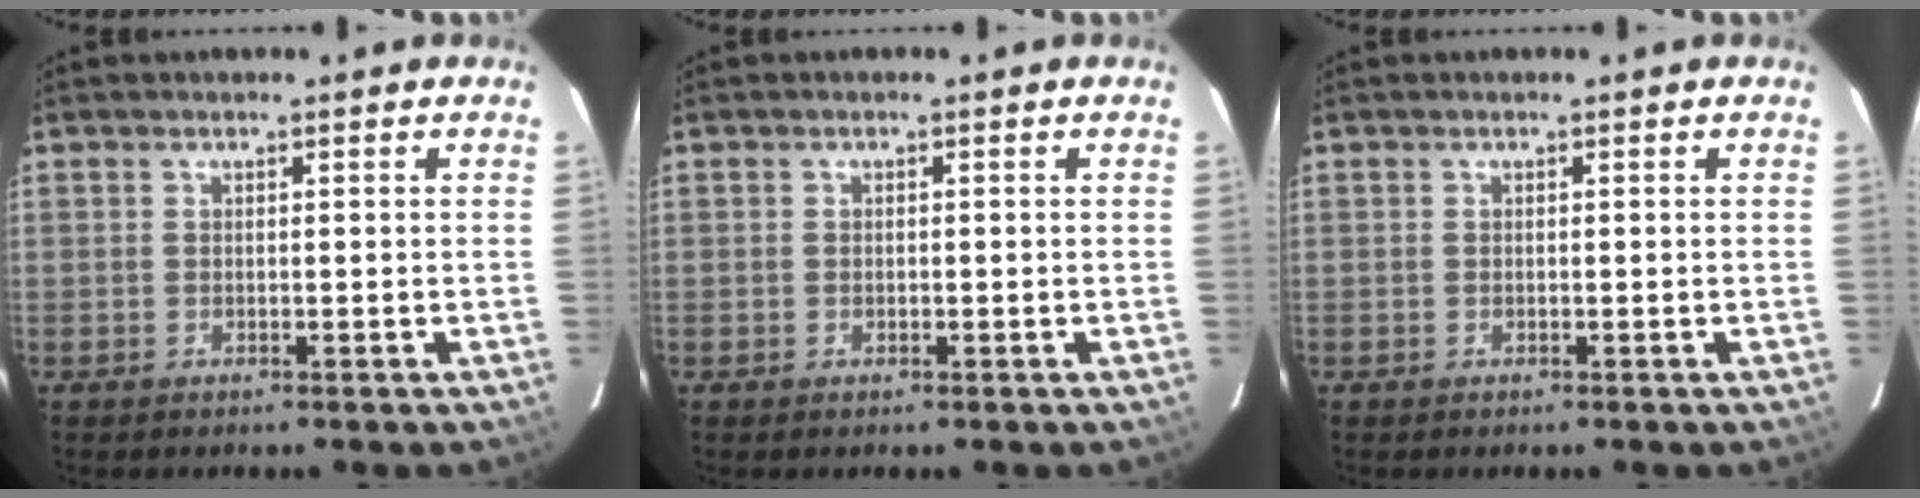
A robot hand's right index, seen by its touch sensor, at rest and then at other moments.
{"total": 0.6, "force": [-0.1, 0.5, 0.4], "torque": [-0.006, 0.003, -0.003]}
{"total": 0.0}